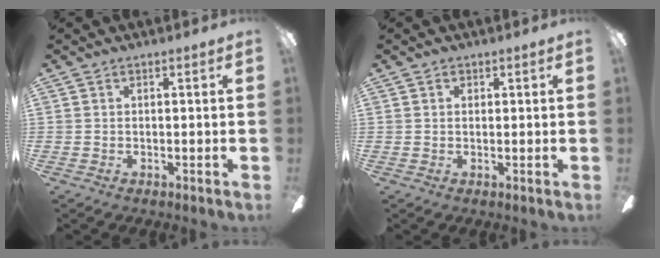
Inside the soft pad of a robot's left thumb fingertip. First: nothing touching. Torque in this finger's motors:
{"motor_torque": [0.04, -0.22, -0.36, 0.01, -0.02]}